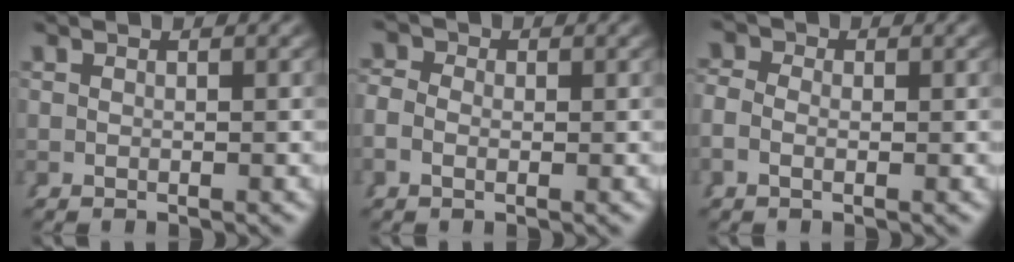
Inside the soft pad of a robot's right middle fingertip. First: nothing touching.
{"total": 1.9, "force": [0.0, 1.6, 0.9], "torque": [-0.016, 0.002, -0.011]}
{"total": 1.6, "force": [-0.1, 1.3, 0.9], "torque": [-0.020, -0.001, -0.011]}